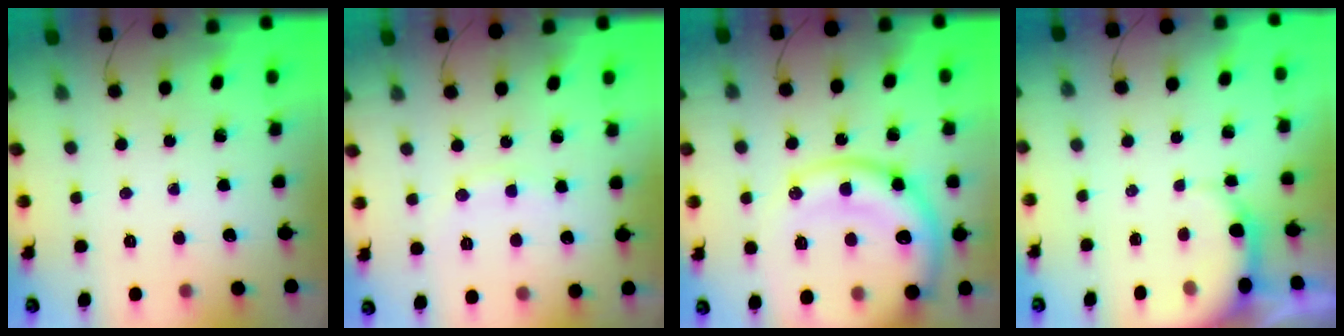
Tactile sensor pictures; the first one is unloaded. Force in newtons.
{"total": 6.4, "press": 6.3, "slide": 0.8}
{"total": 20.8, "press": 20.7, "slide": 2.4}
{"total": 4.8, "press": 4.7, "slide": 0.8}